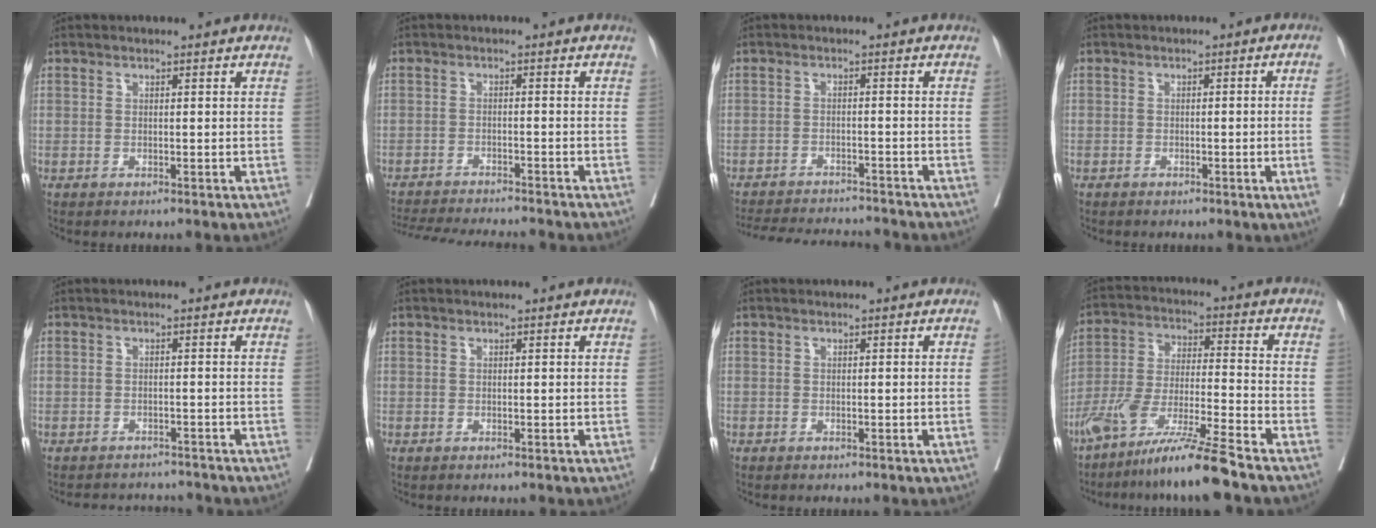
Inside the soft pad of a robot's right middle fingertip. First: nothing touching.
{"total": 12.7, "force": [-11.8, 1.0, 4.5], "torque": [-0.069, -0.013, -0.167]}
{"total": 12.0, "force": [-11.4, 1.6, 3.3], "torque": [-0.056, 0.000, -0.158]}
{"total": 3.9, "force": [-0.9, -1.0, 3.7], "torque": [-0.041, 0.001, -0.012]}
{"total": 4.9, "force": [-4.8, 1.1, -0.1], "torque": [0.007, 0.005, -0.066]}
{"total": 0.0}
{"total": 0.0}
{"total": 12.7, "force": [-9.7, -0.4, 8.2], "torque": [-0.156, -0.022, -0.182]}